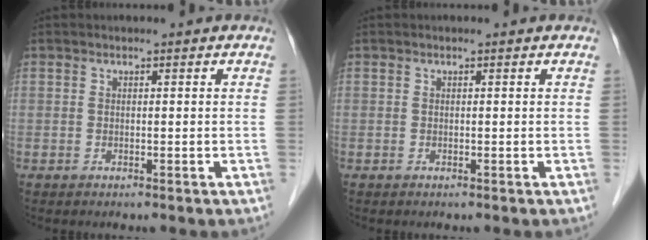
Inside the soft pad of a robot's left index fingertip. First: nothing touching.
{"total": 0.0}